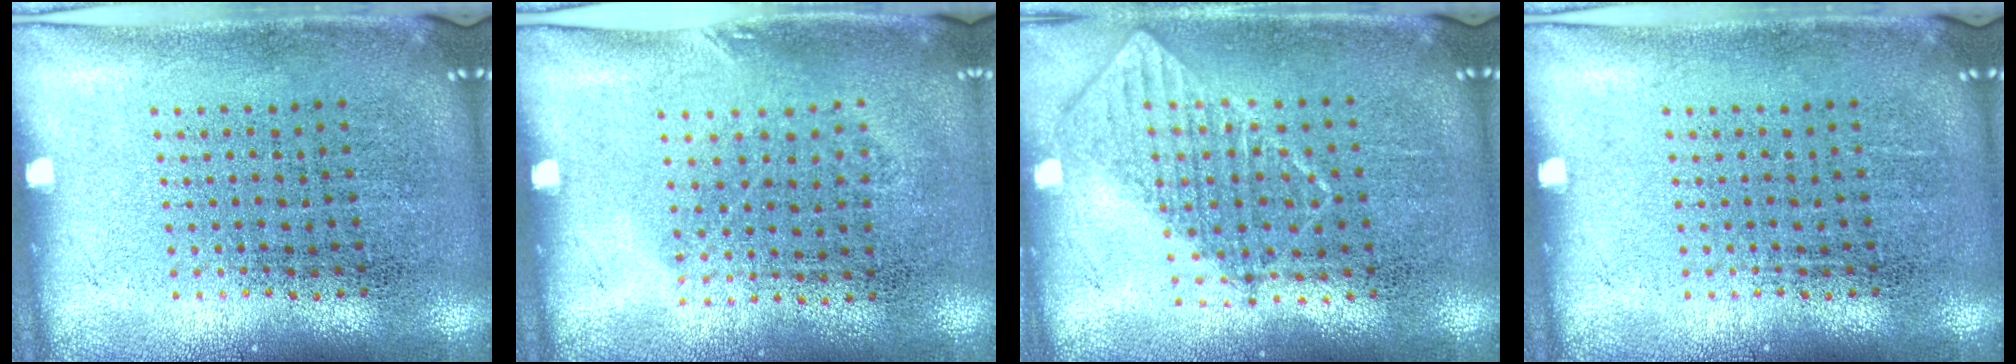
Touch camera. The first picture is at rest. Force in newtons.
{"total": 0.9, "press": 0.6, "slide": 0.6}
{"total": 0.7, "press": 0.7, "slide": 0.1}
{"total": 0.0}